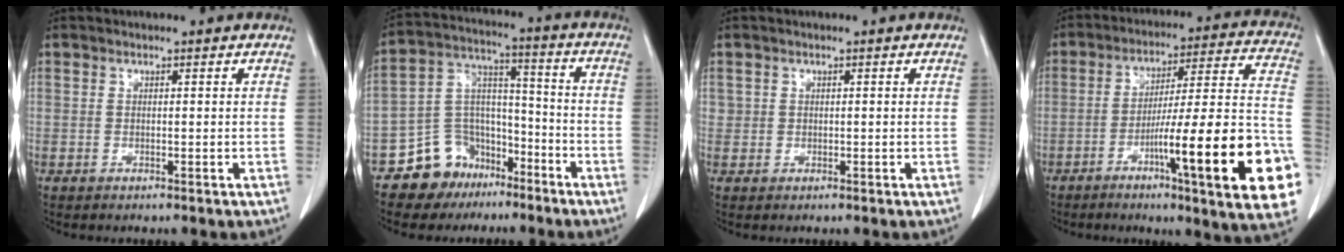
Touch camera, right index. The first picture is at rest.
{"total": 10.7, "force": [-7.3, 7.6, 2.1], "torque": [-0.043, 0.058, -0.123]}
{"total": 0.9, "force": [0.2, 0.9, 0.1], "torque": [0.009, 0.003, 0.001]}
{"total": 24.1, "force": [-8.6, 1.2, 22.5], "torque": [-0.245, 0.002, -0.123]}